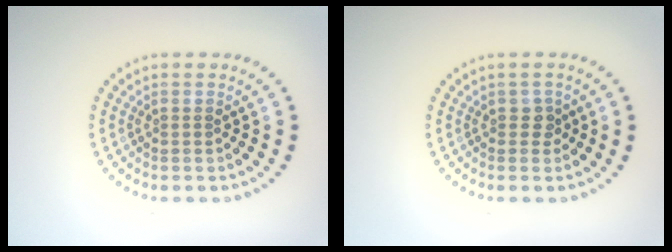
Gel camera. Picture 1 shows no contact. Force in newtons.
{"total": 1.0, "press": 0.9, "slide": 0.5}